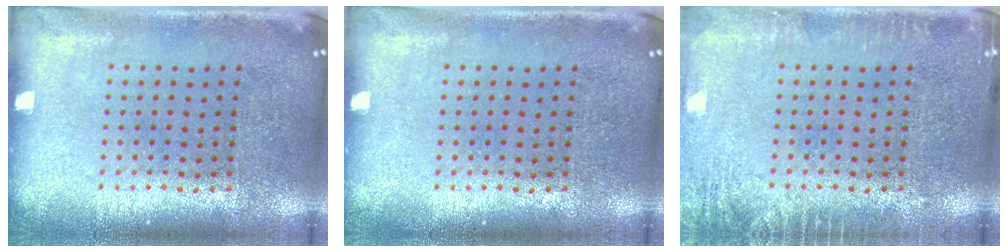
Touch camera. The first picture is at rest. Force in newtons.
{"total": 0.0}
{"total": 2.3, "press": 2.2, "slide": 0.2}